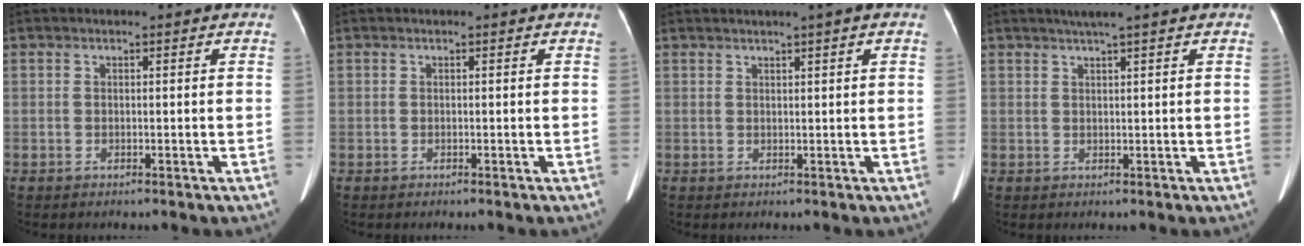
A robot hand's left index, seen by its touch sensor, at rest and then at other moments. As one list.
[{"total": 0.0}, {"total": 2.3, "force": [1.5, -0.3, 1.8], "torque": [-0.031, 0.012, 0.025]}, {"total": 2.3, "force": [1.7, -0.6, 1.5], "torque": [-0.027, 0.006, 0.030]}]